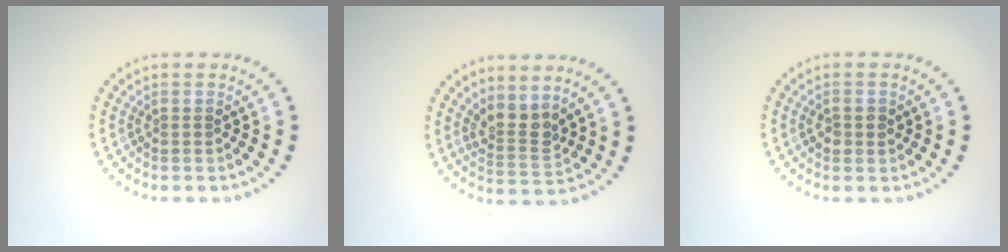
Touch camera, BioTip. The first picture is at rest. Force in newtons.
{"total": 2.6, "press": 1.9, "slide": 1.9}
{"total": 1.4, "press": 1.4, "slide": 0.2}